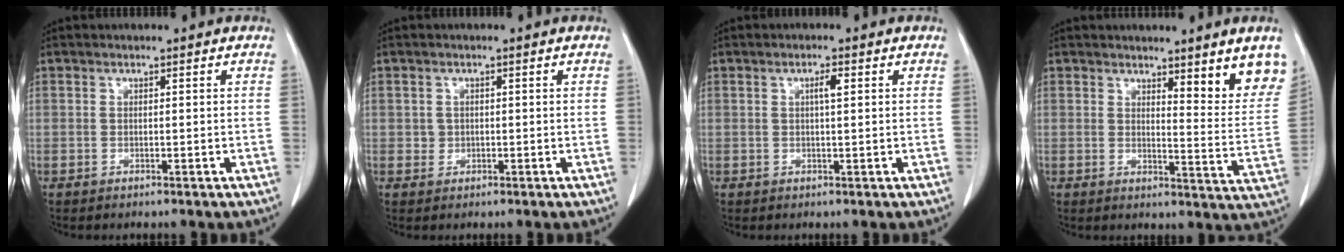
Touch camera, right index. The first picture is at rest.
{"total": 1.2, "force": [-0.1, 1.2, 0.3], "torque": [-0.003, 0.003, 0.000]}
{"total": 1.8, "force": [0.5, 0.2, 1.7], "torque": [-0.031, 0.003, 0.008]}
{"total": 8.7, "force": [6.1, 0.8, 6.2], "torque": [-0.061, -0.031, 0.067]}